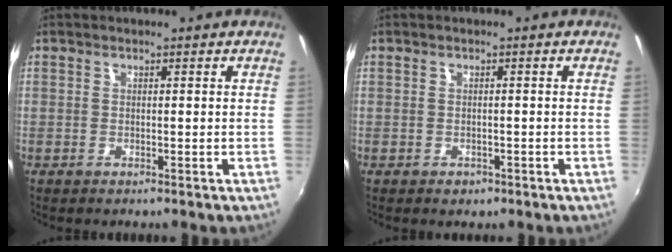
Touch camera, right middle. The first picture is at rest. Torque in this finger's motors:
{"motor_torque": [0.30, -0.45, 0.05, 0.02]}